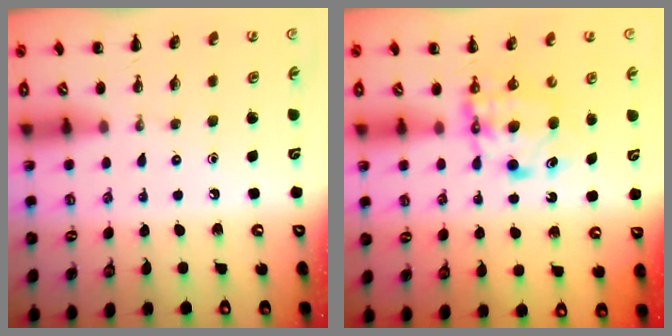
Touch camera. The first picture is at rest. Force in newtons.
{"total": 6.3, "press": 6.3, "slide": 1.0}